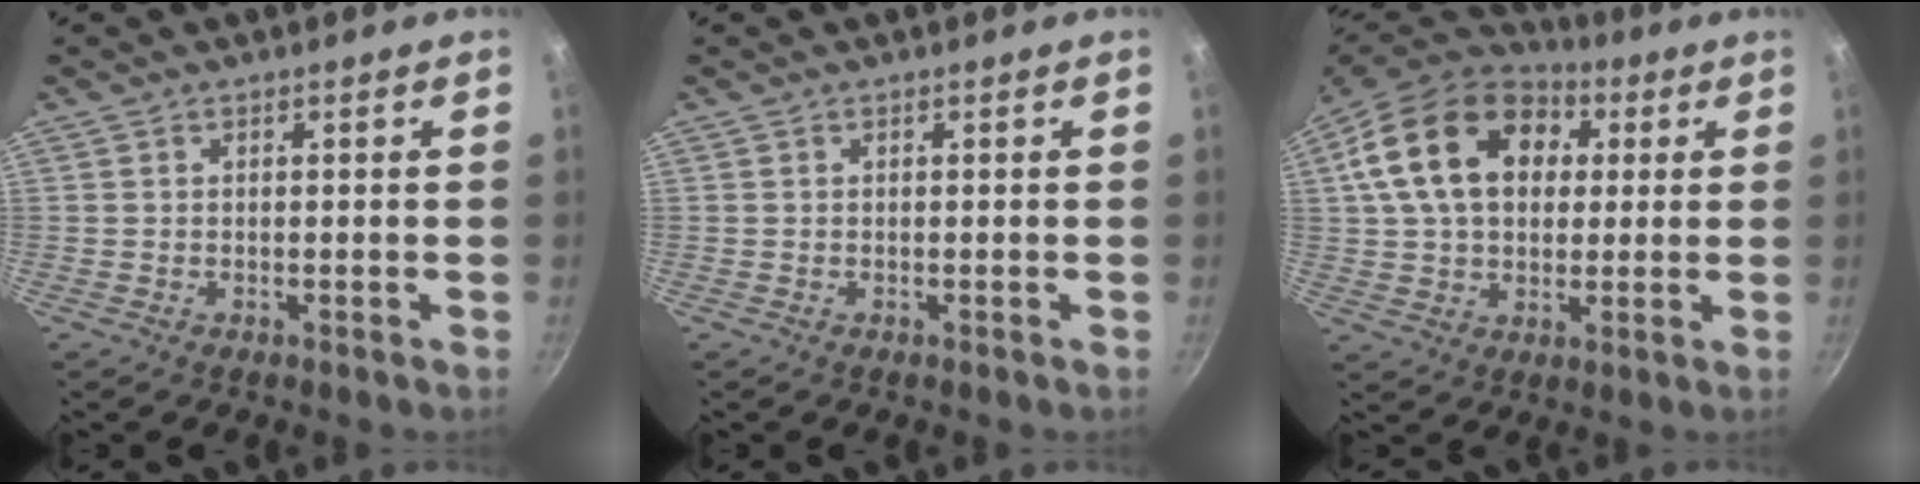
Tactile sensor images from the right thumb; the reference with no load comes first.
{"total": 0.0}
{"total": 20.7, "force": [5.7, 14.6, 13.6], "torque": [-0.219, 0.016, 0.087]}